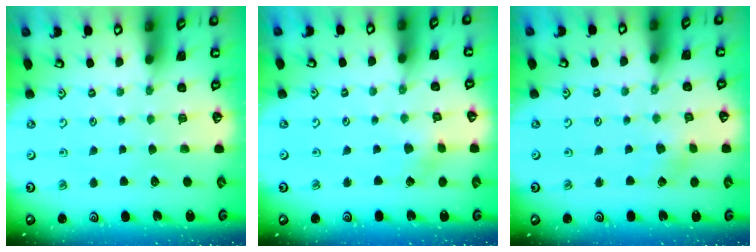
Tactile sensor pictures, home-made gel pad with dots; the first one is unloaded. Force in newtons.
{"total": 1.7, "press": 1.6, "slide": 0.2}
{"total": 2.5, "press": 2.5, "slide": 0.4}